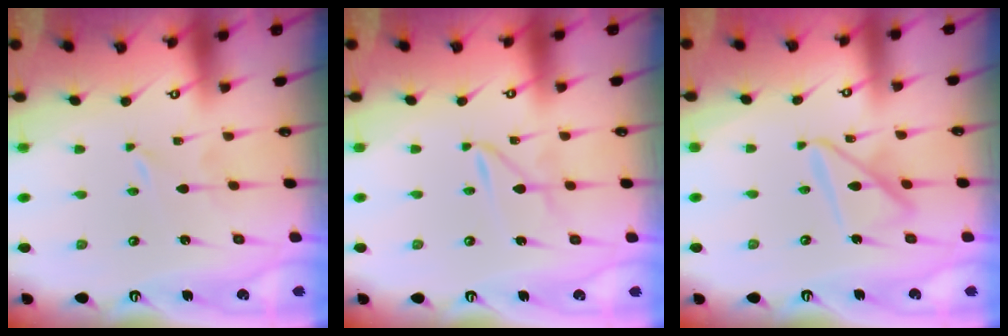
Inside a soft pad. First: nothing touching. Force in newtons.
{"total": 2.0, "press": 2.0, "slide": 0.2}
{"total": 12.2, "press": 12.2, "slide": 1.1}